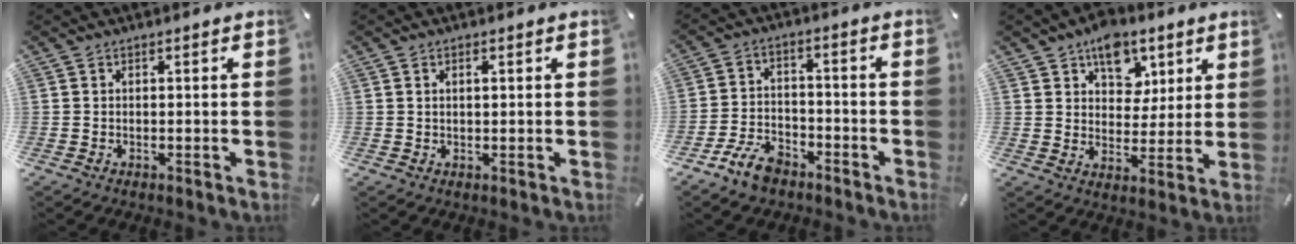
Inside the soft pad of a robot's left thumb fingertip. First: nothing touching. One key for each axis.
{"total": 1.2, "fx": 0.4, "fy": 0.6, "fz": 1.0, "tx": -0.020, "ty": 0.002, "tz": 0.006}
{"total": 8.3, "fx": -5.8, "fy": 4.5, "fz": 3.9, "tx": -0.076, "ty": 0.034, "tz": -0.109}
{"total": 10.5, "fx": 5.8, "fy": 7.8, "fz": 3.7, "tx": -0.041, "ty": -0.032, "tz": 0.104}